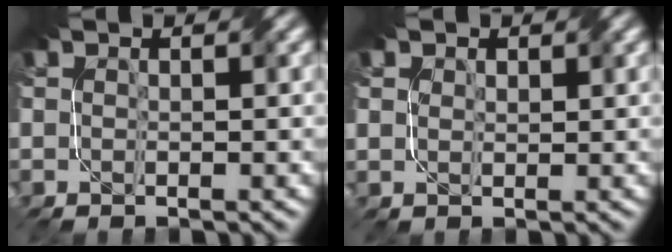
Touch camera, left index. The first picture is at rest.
{"total": 1.8, "force": [1.4, 1.1, -0.3], "torque": [0.008, 0.006, 0.022]}